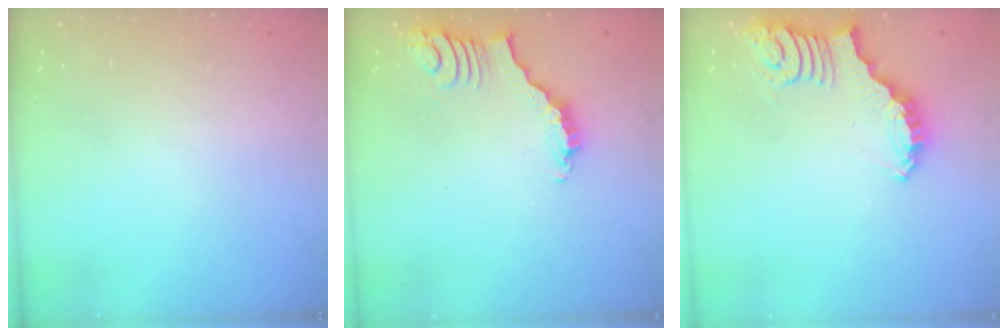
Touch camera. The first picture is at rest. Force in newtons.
{"total": 3.4, "press": 3.4, "slide": 0.4}
{"total": 2.7, "press": 2.7, "slide": 0.6}